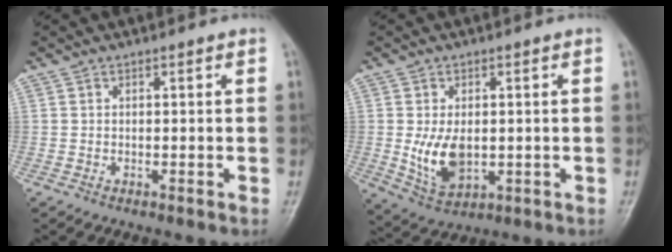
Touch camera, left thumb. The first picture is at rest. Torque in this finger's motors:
{"motor_torque": [0.90, 1.11, 1.06, -0.21, 0.11]}